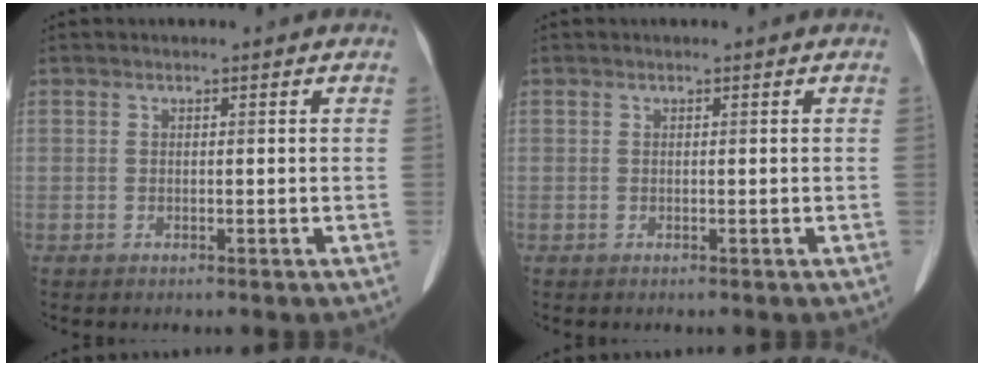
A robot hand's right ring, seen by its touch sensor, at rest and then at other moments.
{"total": 0.0}